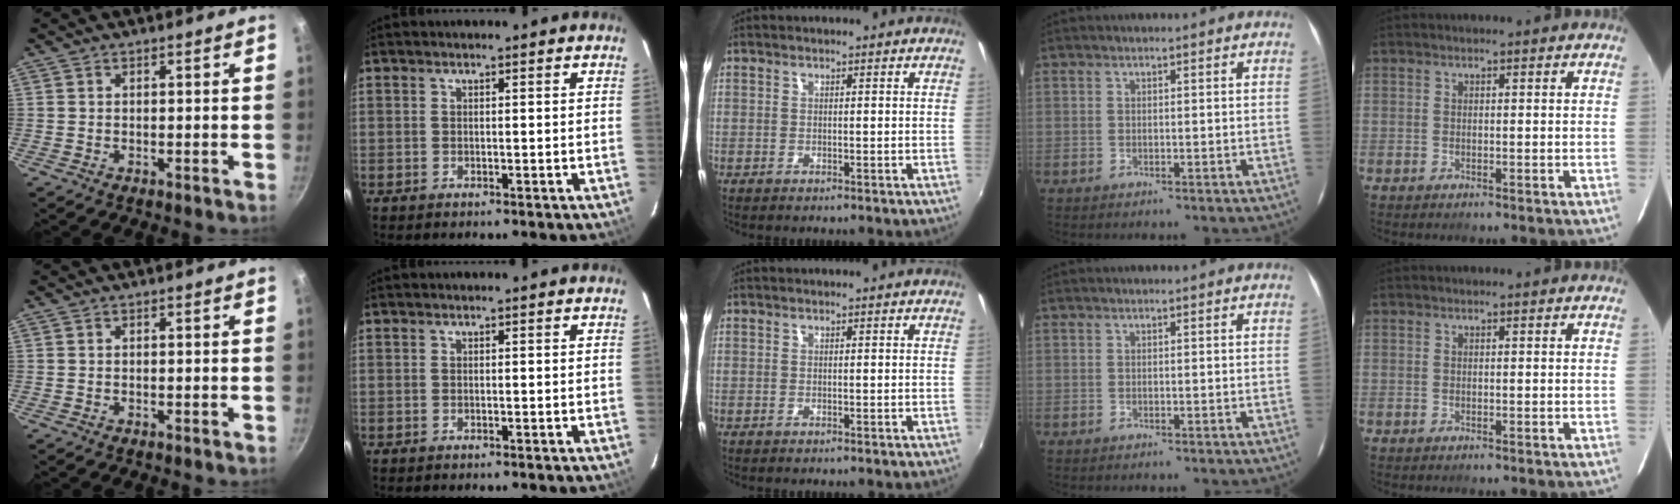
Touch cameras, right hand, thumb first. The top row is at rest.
{}